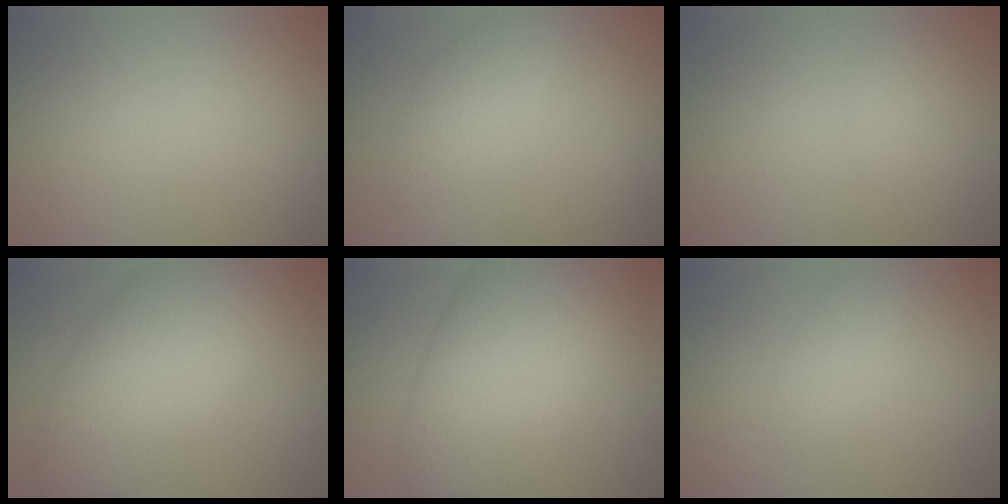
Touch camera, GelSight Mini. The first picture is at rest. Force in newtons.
{"total": 2.4, "press": 2.4, "slide": 0.1}
{"total": 0.6, "press": 0.6, "slide": 0.0}
{"total": 7.8, "press": 7.8, "slide": 0.6}
{"total": 9.6, "press": 9.6, "slide": 0.4}
{"total": 1.5, "press": 1.5, "slide": 0.0}